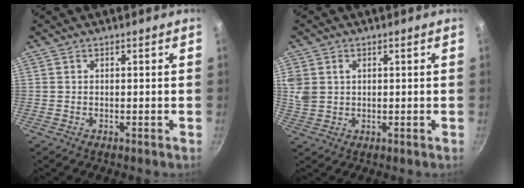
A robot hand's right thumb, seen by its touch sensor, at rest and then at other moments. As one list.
[{"total": 5.8, "force": [1.6, 4.6, 3.2], "torque": [-0.063, 0.002, 0.037]}]